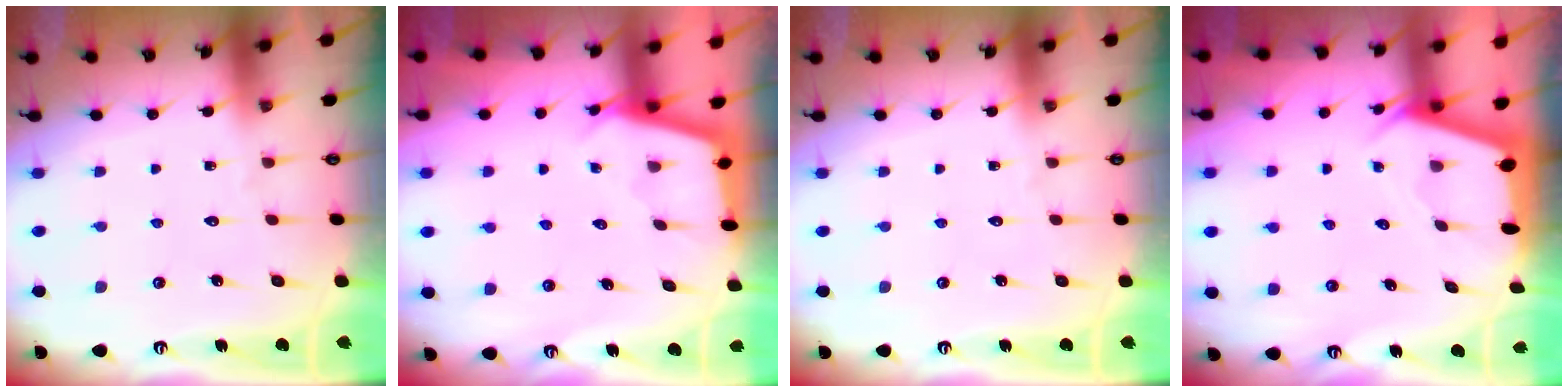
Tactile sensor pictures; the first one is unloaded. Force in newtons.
{"total": 2.9, "press": 2.9, "slide": 0.3}
{"total": 0.0}
{"total": 2.5, "press": 2.5, "slide": 0.3}